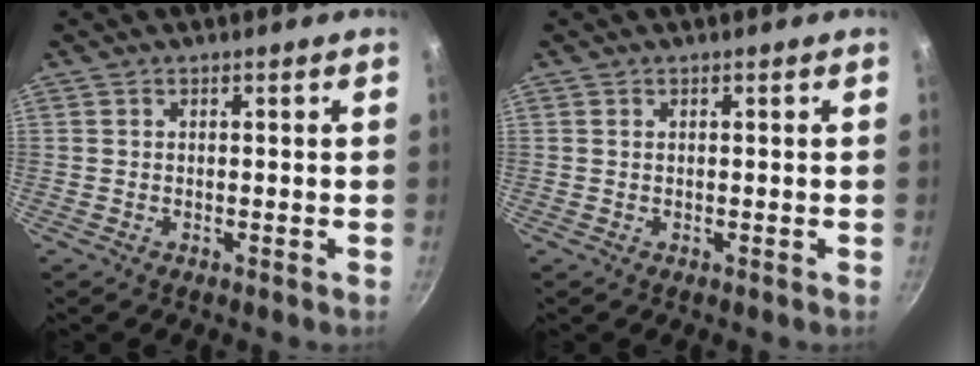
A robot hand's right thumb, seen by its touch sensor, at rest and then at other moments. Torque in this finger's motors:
{"motor_torque": [-0.23, 0.12, 0.51, -0.04, 0.03]}